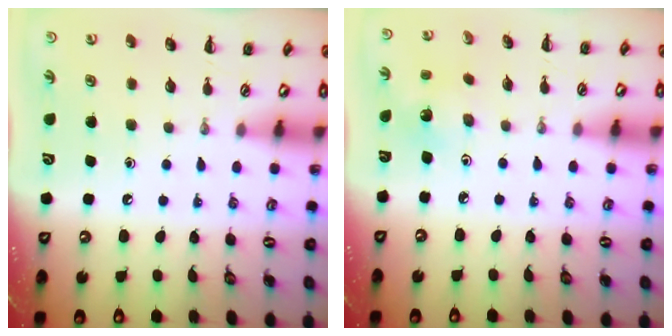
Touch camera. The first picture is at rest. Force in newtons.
{"total": 1.8, "press": 1.6, "slide": 0.7}